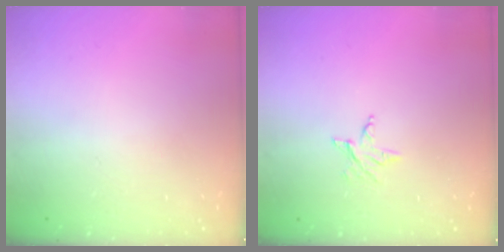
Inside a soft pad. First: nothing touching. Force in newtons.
{"total": 2.4, "press": 2.4, "slide": 0.3}